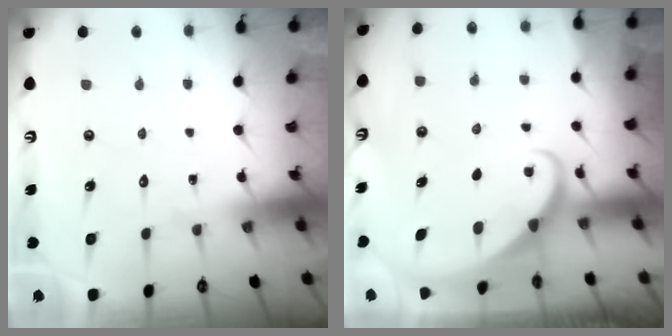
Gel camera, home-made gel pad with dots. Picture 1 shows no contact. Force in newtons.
{"total": 2.0, "press": 2.0, "slide": 0.3}